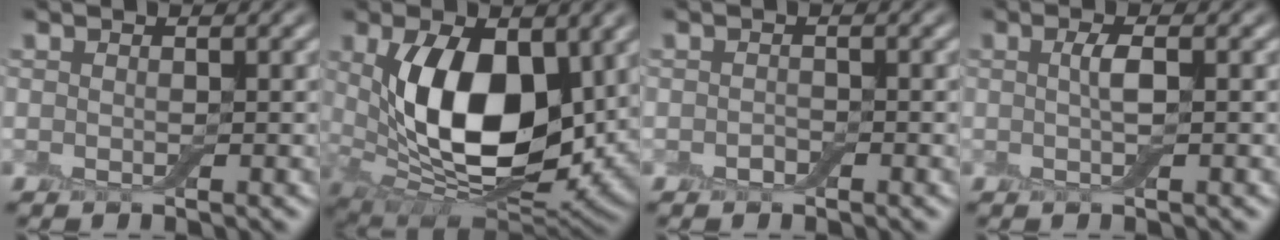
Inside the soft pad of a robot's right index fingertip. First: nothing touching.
{"total": 11.1, "force": [2.0, 6.2, 8.9], "torque": [-0.154, -0.011, 0.042]}
{"total": 0.6, "force": [-0.4, 0.5, -0.1], "torque": [0.001, 0.003, -0.006]}
{"total": 1.3, "force": [0.1, 0.3, 1.3], "torque": [-0.026, 0.002, 0.002]}